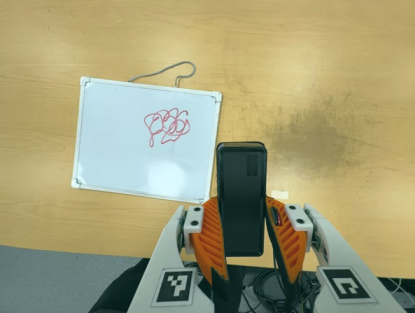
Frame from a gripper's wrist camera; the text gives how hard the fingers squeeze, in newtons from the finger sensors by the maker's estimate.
{"total": 5.0, "left": 3.6, "right": 6.3}